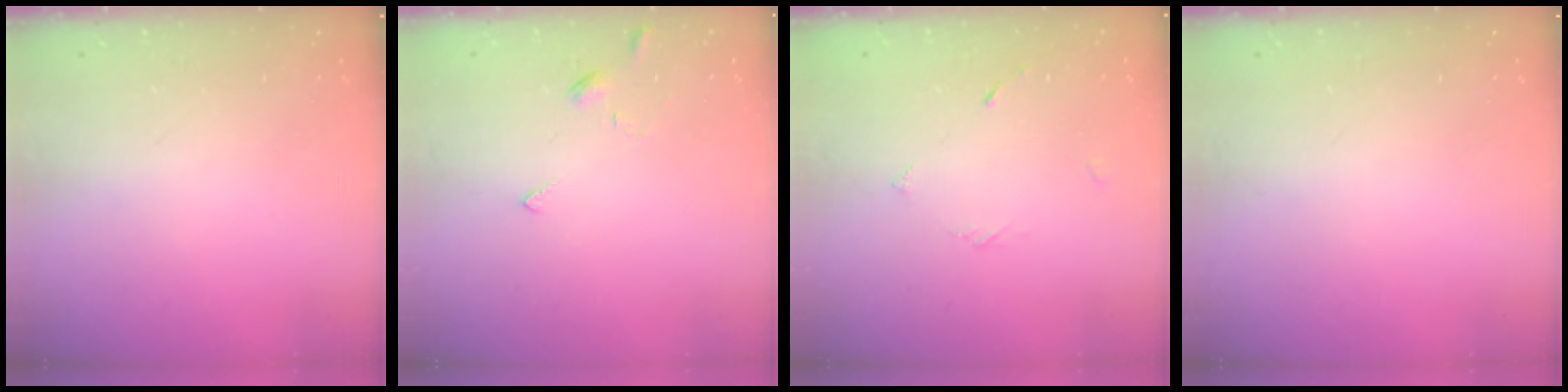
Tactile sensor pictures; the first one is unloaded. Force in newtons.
{"total": 2.8, "press": 2.8, "slide": 0.6}
{"total": 2.3, "press": 2.2, "slide": 0.2}
{"total": 0.0}